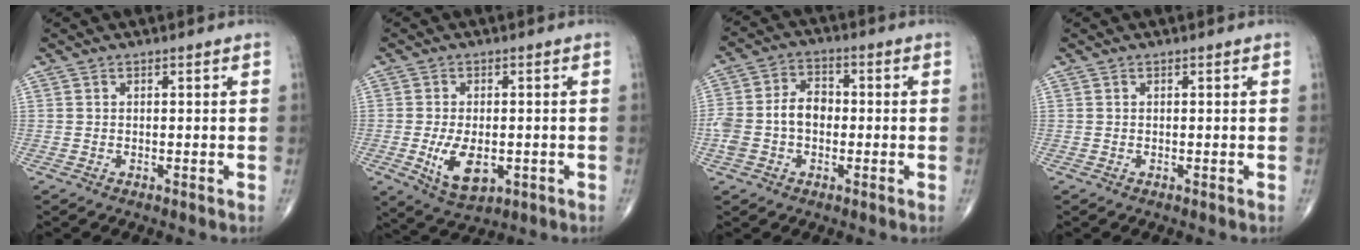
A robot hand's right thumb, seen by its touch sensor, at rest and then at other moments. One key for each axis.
{"total": 8.2, "fx": -1.8, "fy": 4.5, "fz": 6.6, "tx": -0.109, "ty": -0.009, "tz": -0.020}
{"total": 9.0, "fx": -0.9, "fy": 6.2, "fz": 6.4, "tx": -0.126, "ty": 0.032, "tz": -0.023}
{"total": 0.0}